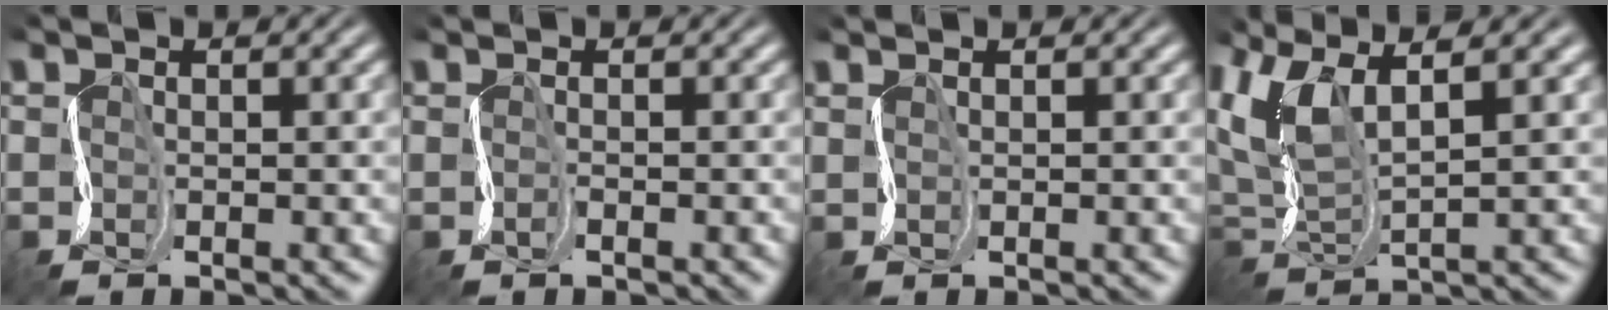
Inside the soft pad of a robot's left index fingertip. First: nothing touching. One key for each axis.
{"total": 0.7, "fx": -0.1, "fy": -0.2, "fz": -0.7, "tx": 0.007, "ty": -0.001, "tz": -0.005}
{"total": 1.0, "fx": 1.0, "fy": 0.1, "fz": -0.3, "tx": 0.010, "ty": -0.001, "tz": 0.020}
{"total": 5.9, "fx": 3.8, "fy": 2.4, "fz": 3.9, "tx": -0.116, "ty": 0.010, "tz": 0.074}